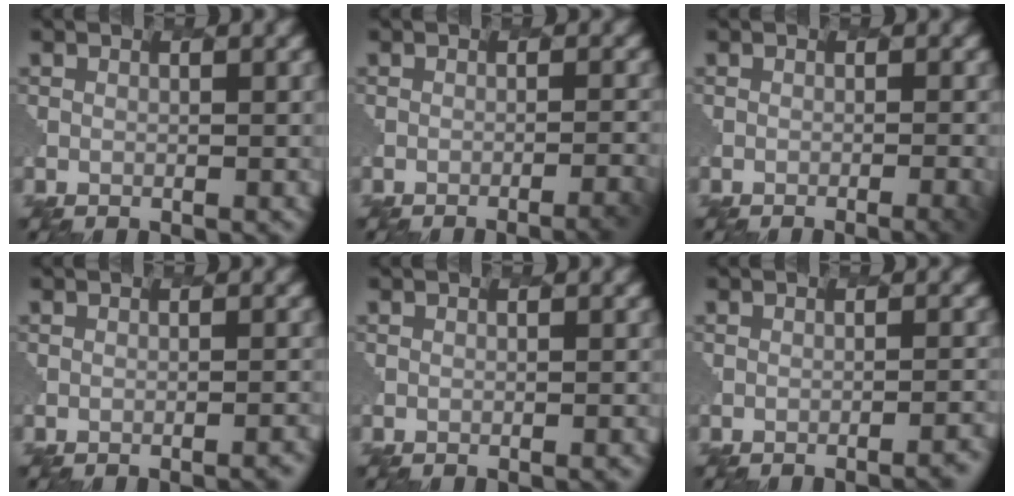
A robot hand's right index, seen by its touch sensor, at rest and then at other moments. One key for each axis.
{"total": 4.3, "fx": -2.8, "fy": 1.1, "fz": 3.0, "tx": -0.026, "ty": 0.013, "tz": -0.025}
{"total": 3.8, "fx": -1.6, "fy": 1.3, "fz": 3.2, "tx": -0.026, "ty": 0.005, "tz": -0.015}
{"total": 2.0, "fx": -1.4, "fy": 0.5, "fz": 1.3, "tx": -0.002, "ty": 0.008, "tz": -0.014}
{"total": 1.2, "fx": -0.7, "fy": 0.4, "fz": 0.9, "tx": 0.001, "ty": 0.007, "tz": -0.010}
{"total": 2.8, "fx": -2.1, "fy": 0.6, "fz": 1.7, "tx": -0.012, "ty": 0.011, "tz": -0.025}